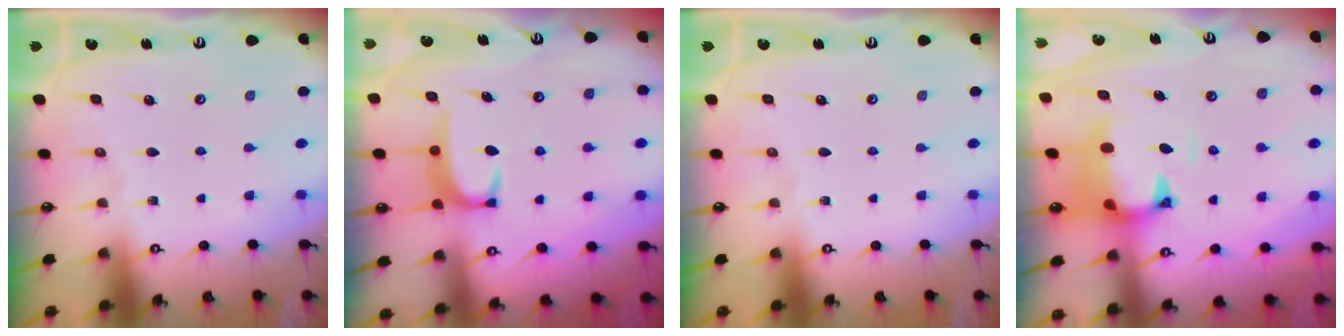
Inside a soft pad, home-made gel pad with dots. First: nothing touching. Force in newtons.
{"total": 3.6, "press": 3.6, "slide": 0.5}
{"total": 0.0}
{"total": 1.5, "press": 1.1, "slide": 1.1}